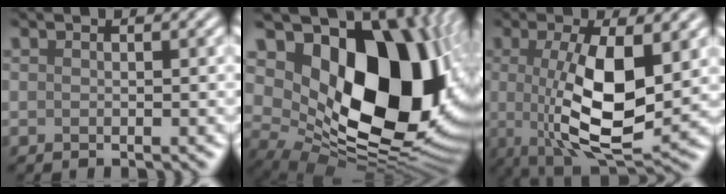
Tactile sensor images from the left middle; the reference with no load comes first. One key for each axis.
{"total": 17.6, "fx": 4.7, "fy": 11.5, "fz": 12.6, "tx": -0.176, "ty": -0.012, "tz": 0.097}
{"total": 8.6, "fx": 0.5, "fy": 2.8, "fz": 8.1, "tx": -0.147, "ty": -0.015, "tz": 0.014}